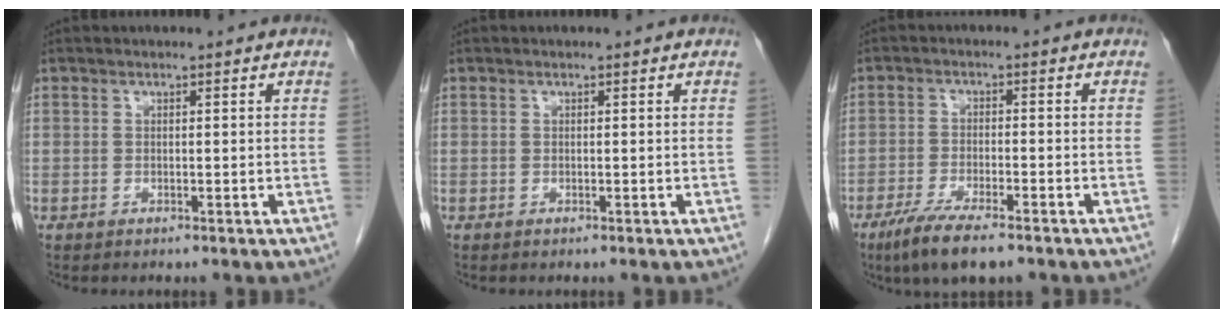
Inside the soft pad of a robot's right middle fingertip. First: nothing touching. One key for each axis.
{"total": 0.0}
{"total": 7.9, "fx": -5.5, "fy": 1.3, "fz": 5.5, "tx": -0.096, "ty": -0.016, "tz": -0.091}